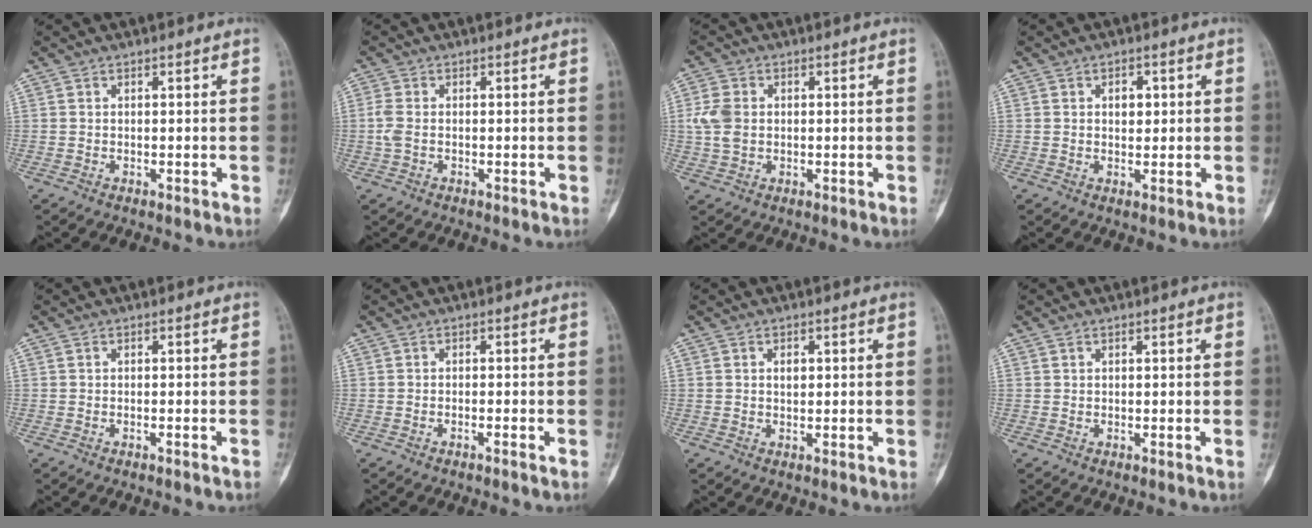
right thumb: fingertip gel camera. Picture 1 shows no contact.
{"total": 2.4, "force": [-0.2, 1.4, 2.0], "torque": [-0.062, 0.002, -0.006]}
{"total": 5.6, "force": [0.5, 4.2, 3.7], "torque": [-0.081, 0.003, 0.011]}
{"total": 2.8, "force": [0.7, 1.9, 1.9], "torque": [-0.010, -0.001, 0.009]}
{"total": 0.7, "force": [-0.5, -0.1, 0.5], "torque": [-0.014, 0.009, -0.004]}
{"total": 1.1, "force": [-0.7, -0.2, 0.8], "torque": [-0.021, 0.003, -0.011]}
{"total": 1.5, "force": [0.4, 1.0, 1.0], "torque": [-0.008, -0.001, 0.007]}
{"total": 0.0}